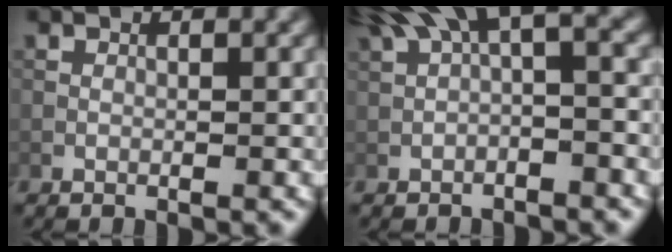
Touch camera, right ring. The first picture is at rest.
{"total": 6.0, "force": [2.0, 1.7, 5.4], "torque": [-0.087, 0.016, 0.027]}